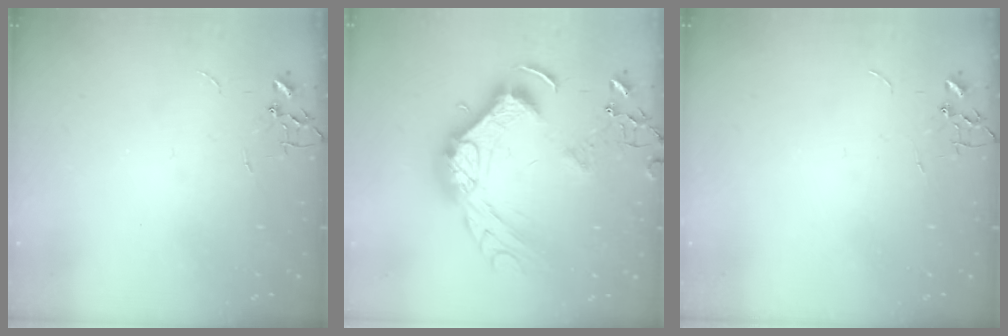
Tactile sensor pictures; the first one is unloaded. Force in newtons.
{"total": 23.8, "press": 23.7, "slide": 2.3}
{"total": 0.0}